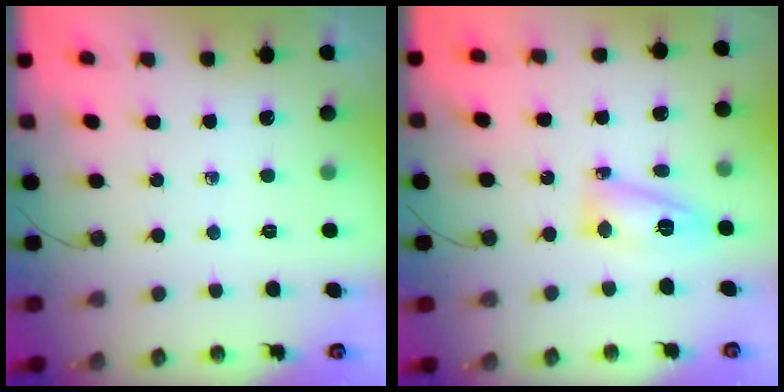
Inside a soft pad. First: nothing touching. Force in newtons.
{"total": 10.8, "press": 10.8, "slide": 1.0}